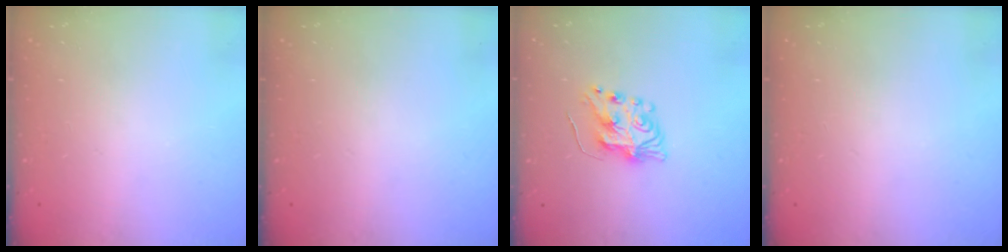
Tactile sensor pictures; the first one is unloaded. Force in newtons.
{"total": 0.0}
{"total": 8.2, "press": 8.2, "slide": 0.7}
{"total": 0.0}